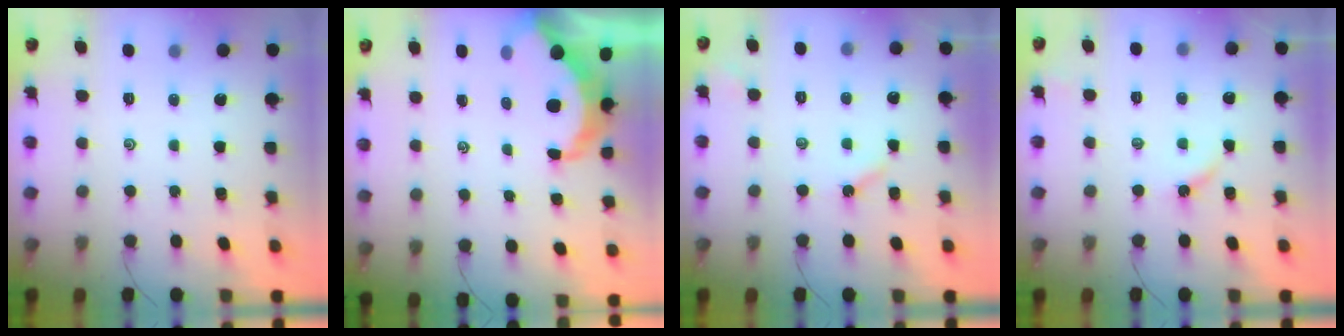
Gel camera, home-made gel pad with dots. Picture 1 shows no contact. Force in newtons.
{"total": 6.4, "press": 6.3, "slide": 0.9}
{"total": 3.5, "press": 3.5, "slide": 0.3}
{"total": 3.5, "press": 3.5, "slide": 0.4}